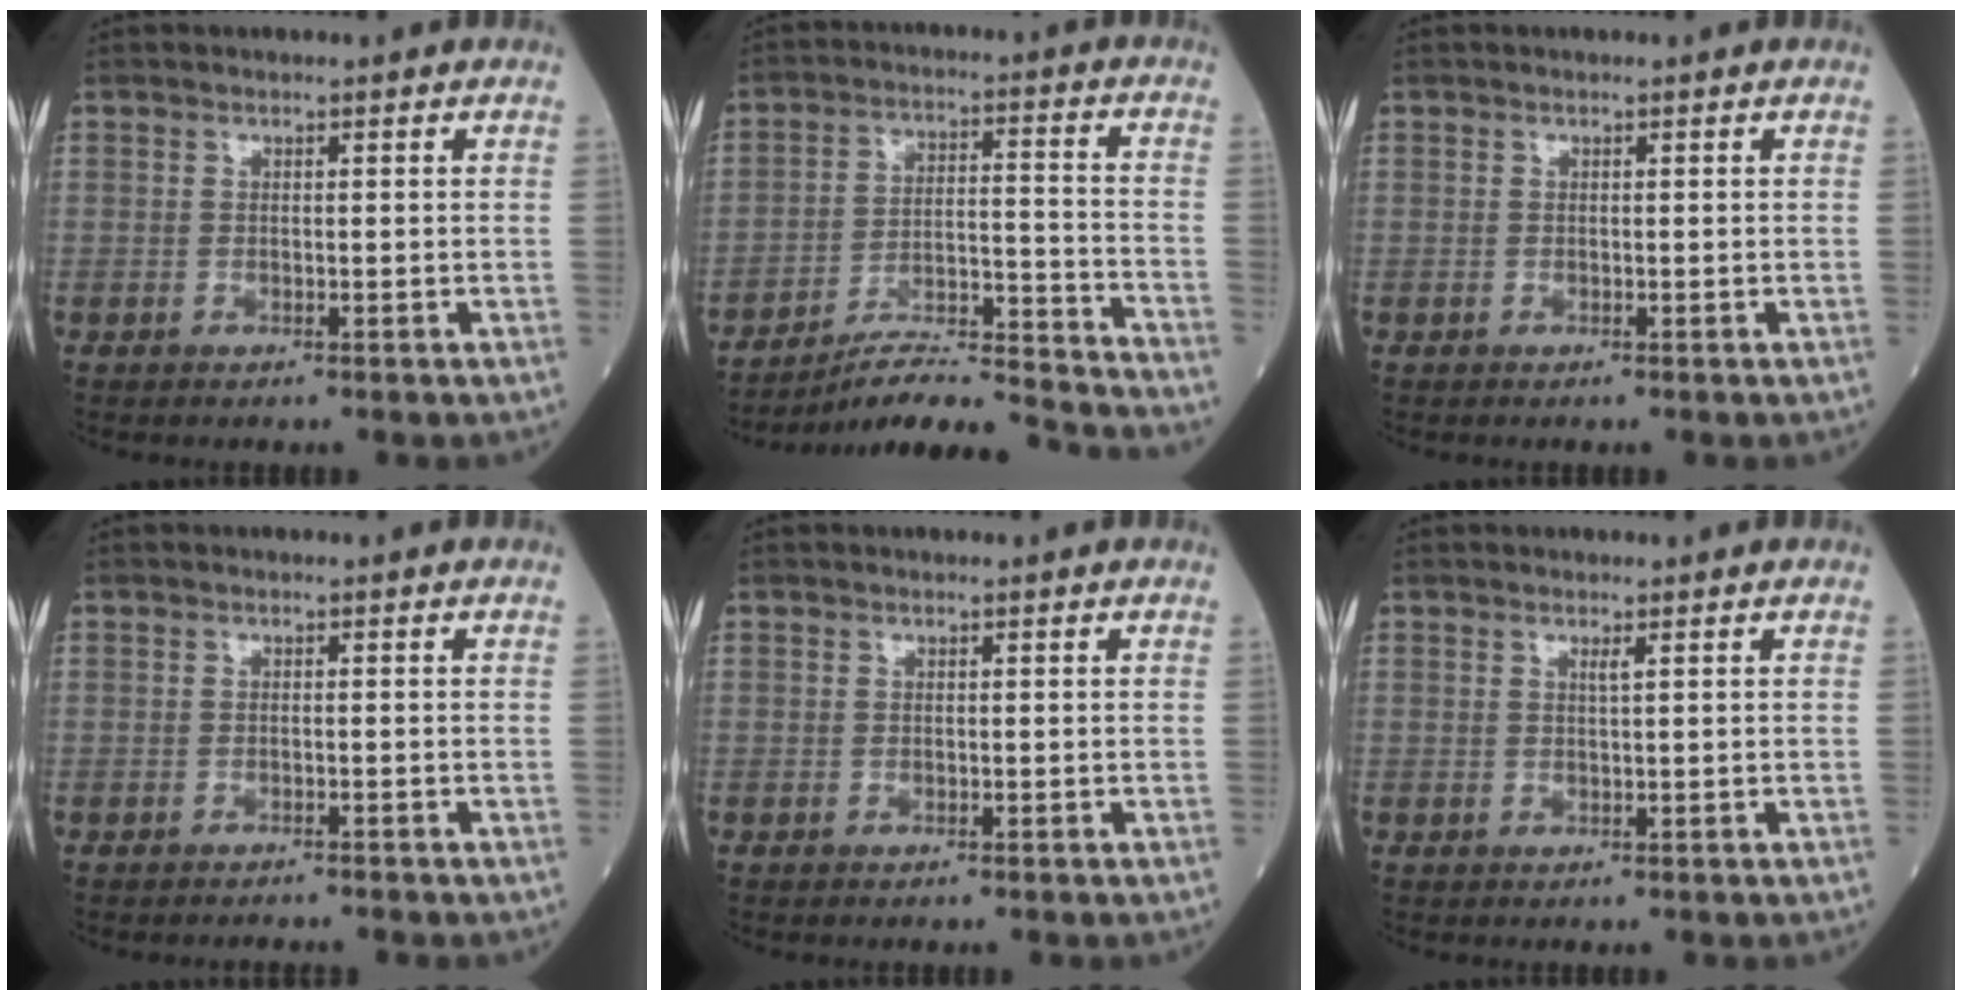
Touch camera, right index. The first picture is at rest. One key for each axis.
{"total": 17.1, "fx": -16.4, "fy": -1.2, "fz": 4.7, "tx": -0.077, "ty": 0.006, "tz": -0.253}
{"total": 0.0}
{"total": 1.9, "fx": -1.9, "fy": 0.1, "fz": 0.3, "tx": -0.004, "ty": -0.002, "tz": -0.023}
{"total": 0.0}
{"total": 0.8, "fx": 0.4, "fy": -0.2, "fz": 0.7, "tx": -0.016, "ty": -0.003, "tz": 0.008}